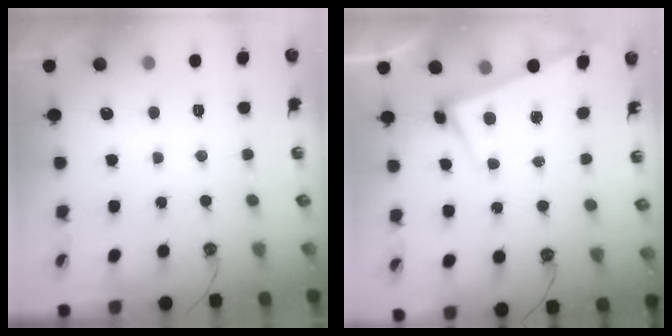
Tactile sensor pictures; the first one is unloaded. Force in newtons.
{"total": 2.6, "press": 2.5, "slide": 0.7}